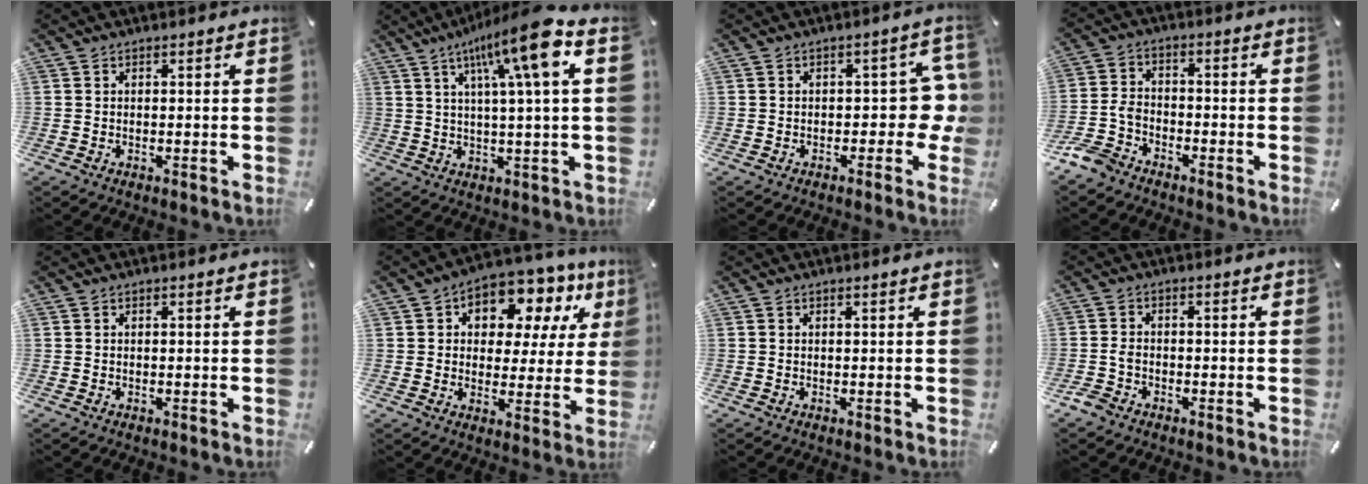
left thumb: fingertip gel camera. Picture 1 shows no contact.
{"total": 15.1, "force": [5.7, 2.1, 13.8], "torque": [-0.231, -0.014, 0.083]}
{"total": 7.0, "force": [-0.2, 4.3, 5.4], "torque": [-0.064, 0.006, -0.006]}
{"total": 7.0, "force": [-5.1, 3.9, 2.6], "torque": [-0.067, 0.020, -0.104]}
{"total": 0.0}
{"total": 10.9, "force": [5.7, 7.4, 5.6], "torque": [-0.084, -0.042, 0.101]}
{"total": 0.0}
{"total": 2.9, "force": [-1.9, 1.8, 1.2], "torque": [-0.035, 0.006, -0.041]}